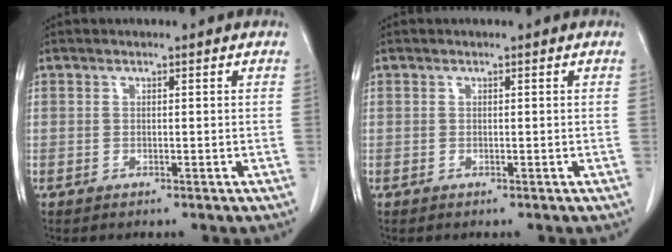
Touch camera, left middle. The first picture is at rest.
{"total": 0.0}